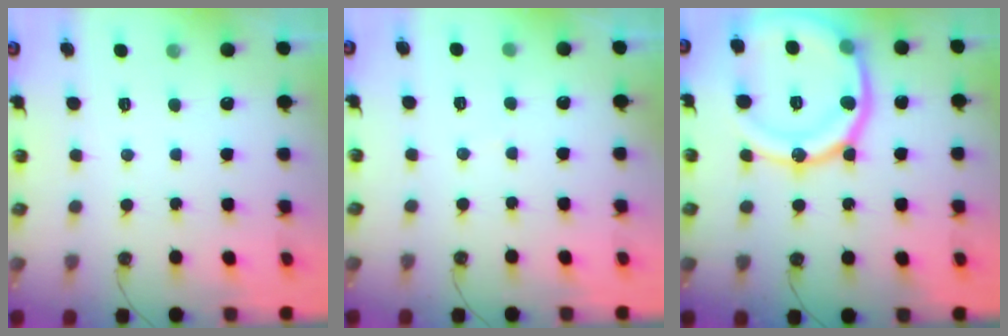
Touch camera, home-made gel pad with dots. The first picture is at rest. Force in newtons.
{"total": 3.0, "press": 3.0, "slide": 0.2}
{"total": 23.7, "press": 23.5, "slide": 2.7}